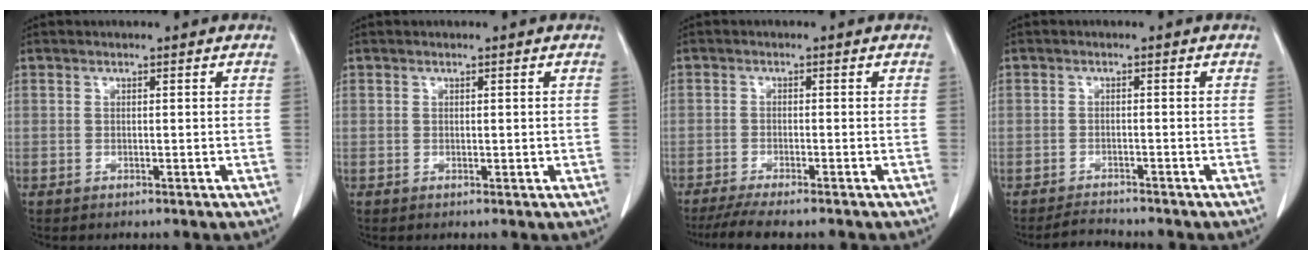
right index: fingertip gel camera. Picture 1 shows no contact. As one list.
[{"total": 0.6, "force": [0.2, 0.4, 0.4], "torque": [-0.003, 0.000, 0.008]}, {"total": 6.4, "force": [-5.3, 0.5, 3.5], "torque": [-0.055, -0.015, -0.087]}, {"total": 2.0, "force": [-2.0, 0.2, -0.3], "torque": [-0.003, -0.012, -0.034]}]